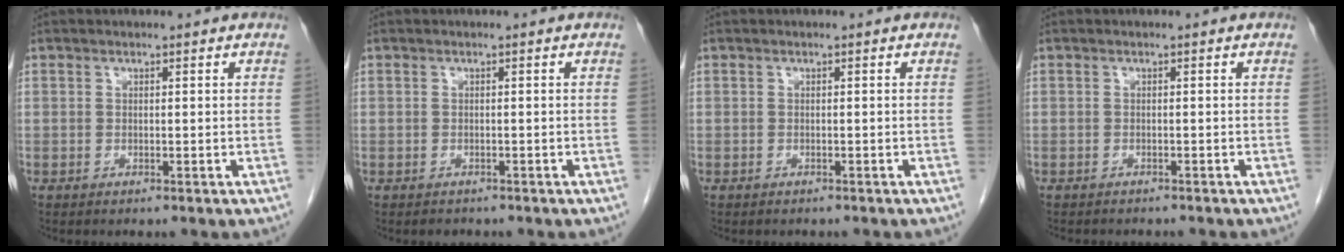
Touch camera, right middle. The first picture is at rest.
{"total": 1.2, "force": [-1.0, 0.6, 0.0], "torque": [-0.007, 0.000, -0.014]}
{"total": 1.4, "force": [-1.2, 0.5, 0.4], "torque": [-0.016, -0.002, -0.012]}
{"total": 4.1, "force": [-3.7, 1.2, 1.5], "torque": [-0.021, -0.004, -0.042]}